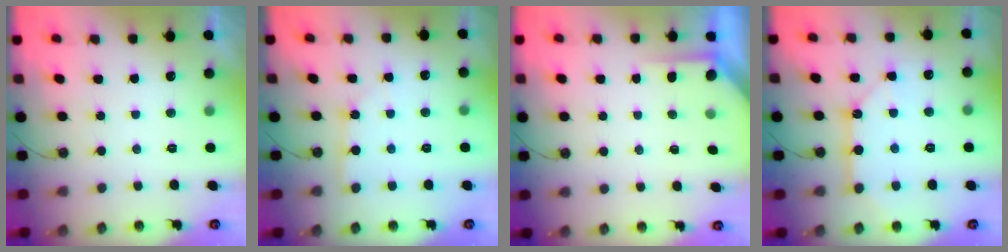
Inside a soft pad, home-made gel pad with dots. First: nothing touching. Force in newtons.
{"total": 2.5, "press": 2.5, "slide": 0.3}
{"total": 1.5, "press": 1.5, "slide": 0.3}
{"total": 11.5, "press": 11.4, "slide": 1.2}